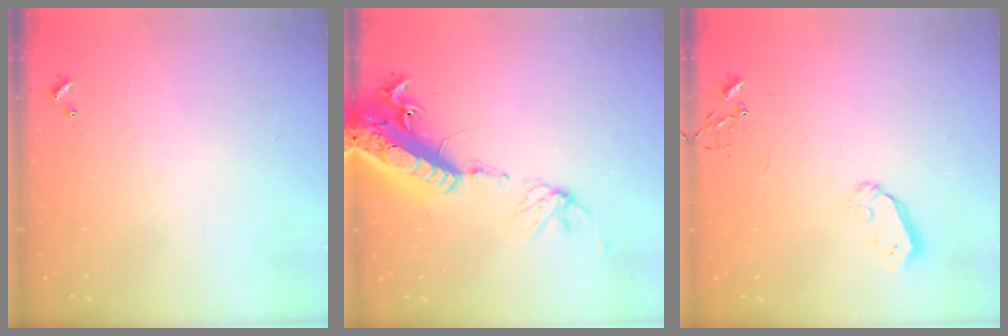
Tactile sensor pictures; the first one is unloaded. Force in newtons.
{"total": 21.7, "press": 21.1, "slide": 4.7}
{"total": 5.6, "press": 5.5, "slide": 1.1}